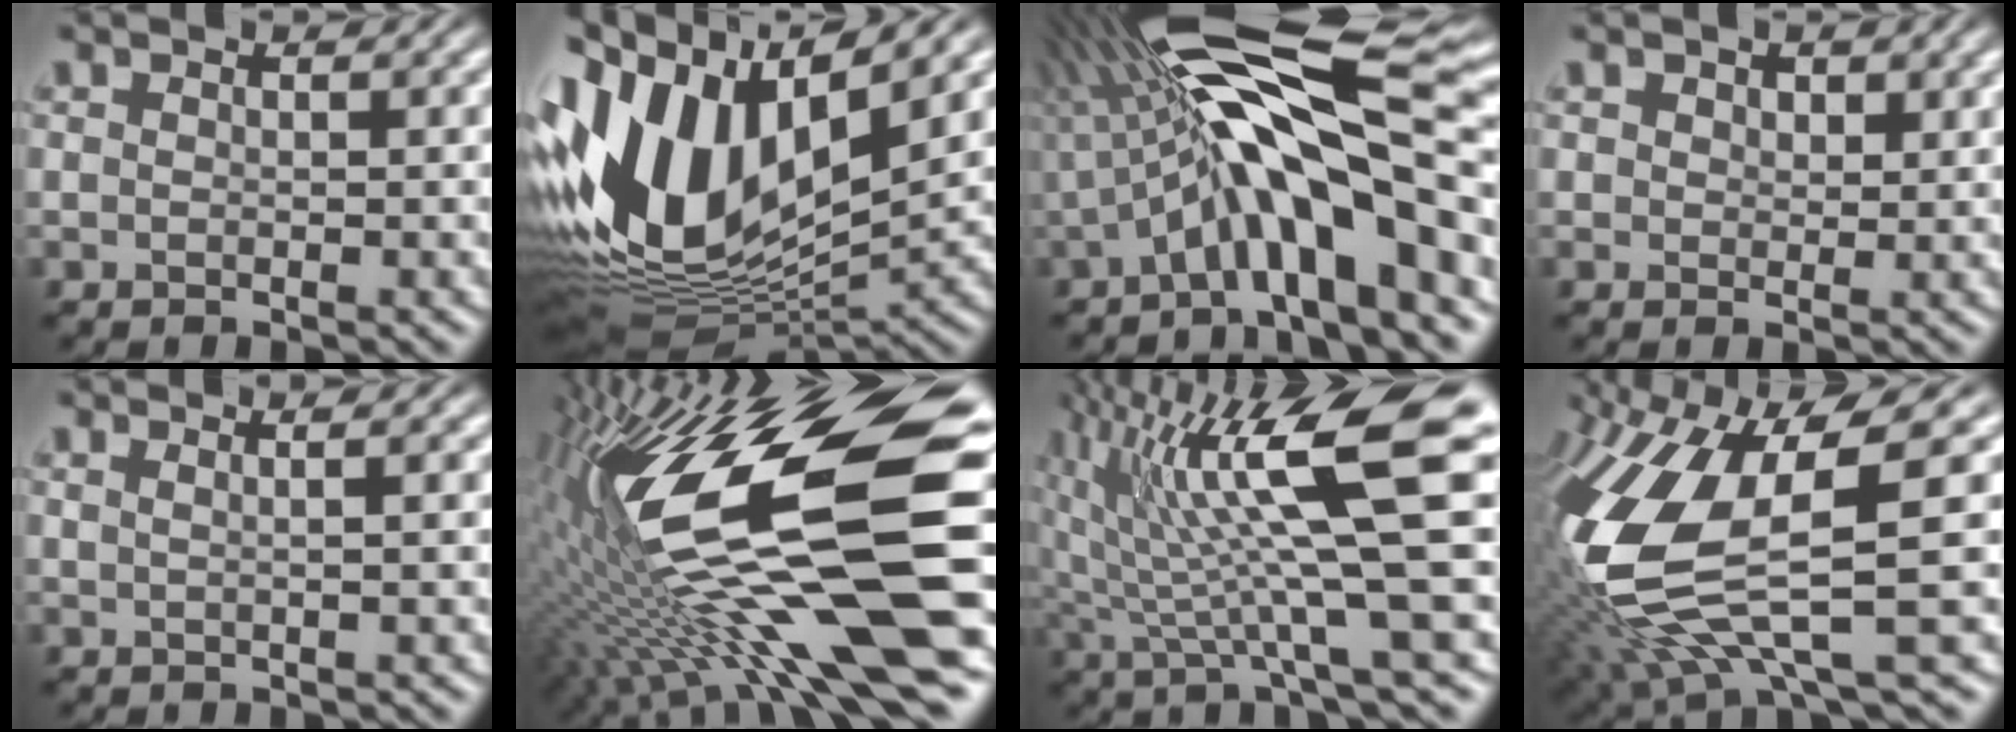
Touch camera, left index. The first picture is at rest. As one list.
[{"total": 14.6, "force": [3.1, 7.9, 11.8], "torque": [-0.258, 0.016, 0.056]}, {"total": 12.7, "force": [-0.5, 3.2, 12.2], "torque": [-0.195, 0.033, -0.011]}, {"total": 1.0, "force": [0.9, 0.5, 0.1], "torque": [-0.002, 0.002, 0.025]}, {"total": 2.3, "force": [1.1, 1.0, 1.7], "torque": [-0.009, 0.016, -0.011]}, {"total": 17.4, "force": [-1.5, 4.7, 16.7], "torque": [-0.320, 0.016, -0.028]}, {"total": 12.7, "force": [4.0, 2.0, 11.9], "torque": [-0.209, 0.017, 0.086]}, {"total": 12.9, "force": [-1.3, 4.3, 12.1], "torque": [-0.281, -0.015, -0.007]}]